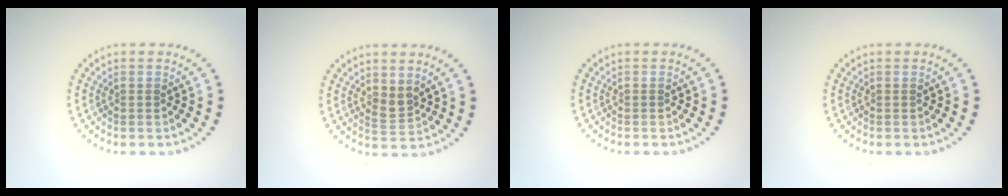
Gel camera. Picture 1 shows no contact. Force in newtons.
{"total": 1.5, "press": 1.2, "slide": 0.9}
{"total": 0.0}
{"total": 0.0}